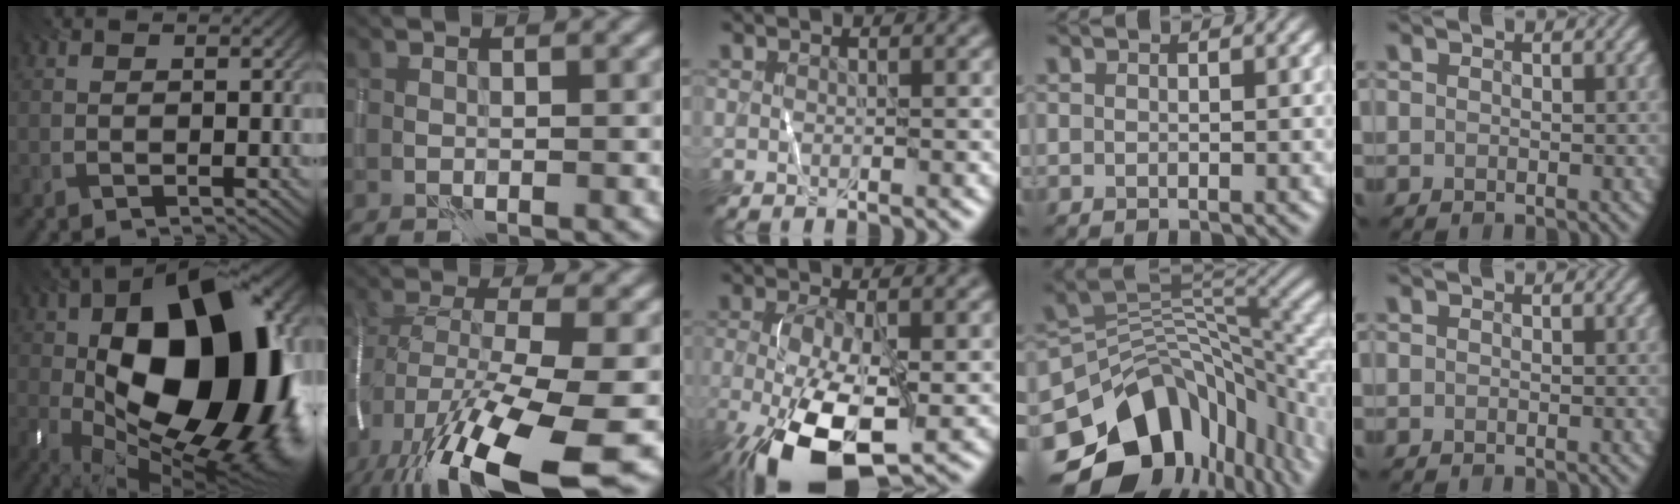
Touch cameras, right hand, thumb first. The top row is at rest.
{"thumb": {"total": 21.4, "force": [0.6, 12.5, 17.4], "torque": [-0.290, -0.004, 0.011]}, "index": {"total": 16.8, "force": [-9.0, 4.4, 13.5], "torque": [-0.276, -0.022, -0.151]}, "middle": {"total": 10.1, "force": [-4.0, 3.9, 8.3], "torque": [-0.181, -0.022, -0.068]}, "ring": {"total": 15.6, "force": [-6.3, 10.6, 9.5], "torque": [-0.177, -0.022, -0.089]}}